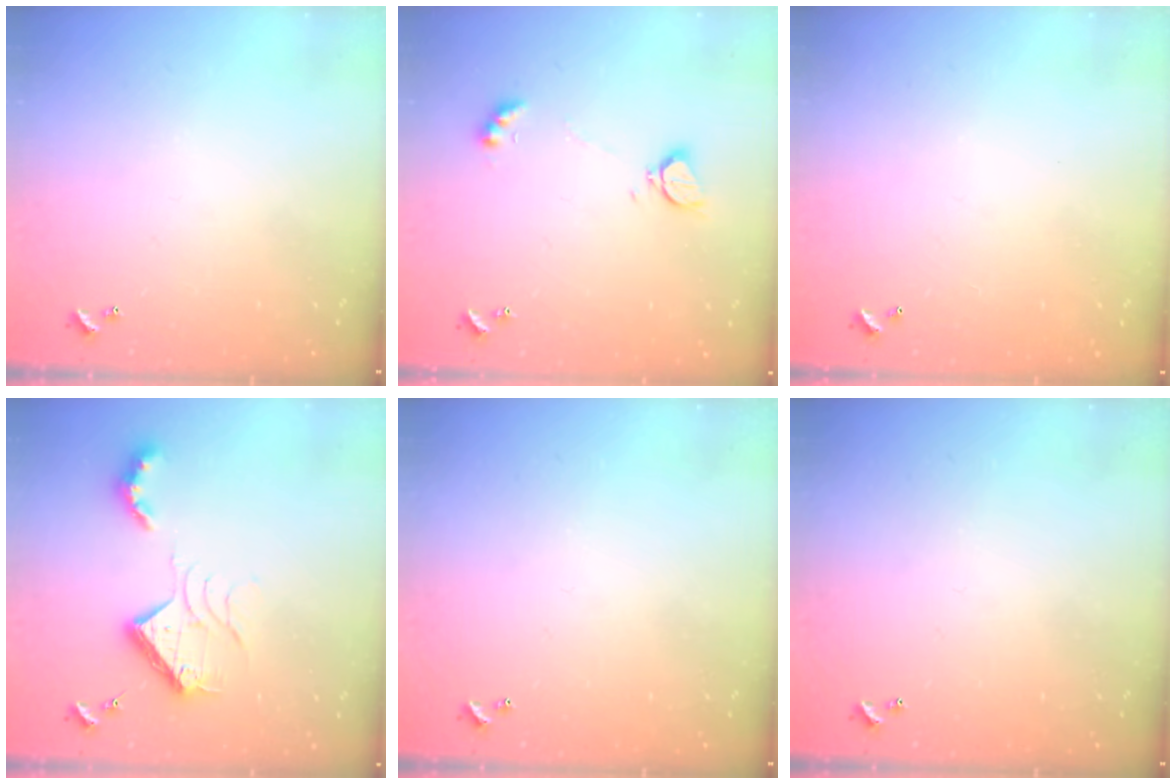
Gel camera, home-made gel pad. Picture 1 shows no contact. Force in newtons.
{"total": 2.3, "press": 2.3, "slide": 0.5}
{"total": 2.9, "press": 2.9, "slide": 0.1}
{"total": 12.0, "press": 12.0, "slide": 0.4}
{"total": 0.0}
{"total": 0.0}